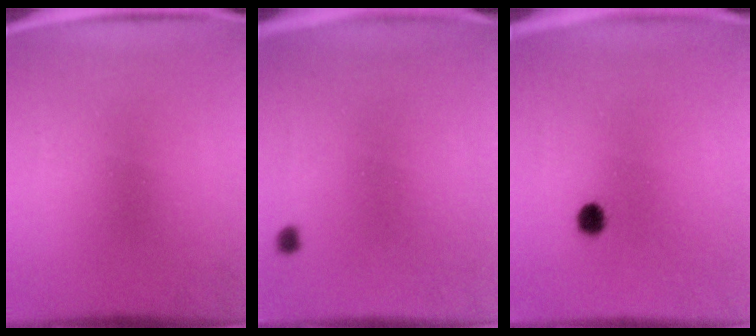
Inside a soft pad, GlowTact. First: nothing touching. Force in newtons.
{"total": 1.0}
{"total": 2.6}